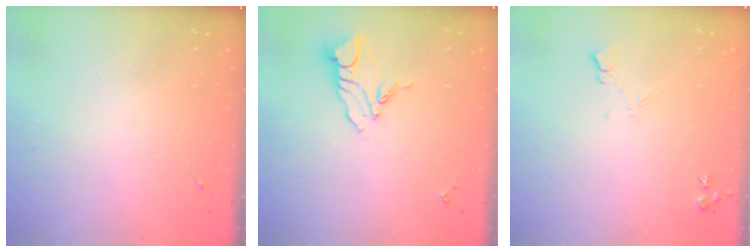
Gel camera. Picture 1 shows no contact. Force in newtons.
{"total": 8.5, "press": 8.4, "slide": 0.9}
{"total": 7.6, "press": 7.6, "slide": 0.8}